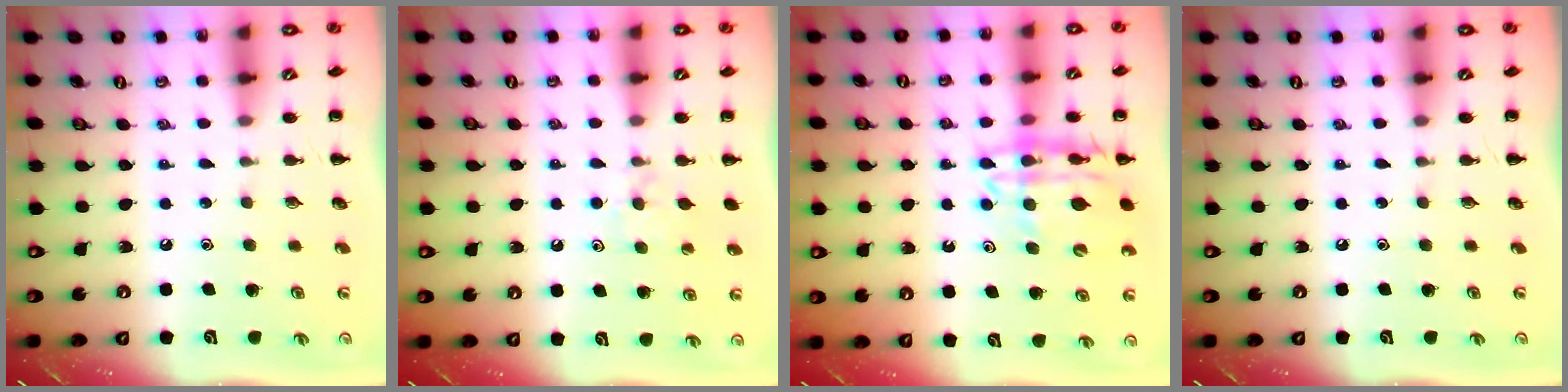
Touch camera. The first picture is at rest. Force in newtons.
{"total": 6.2, "press": 5.9, "slide": 1.9}
{"total": 14.4, "press": 14.0, "slide": 3.4}
{"total": 0.0}